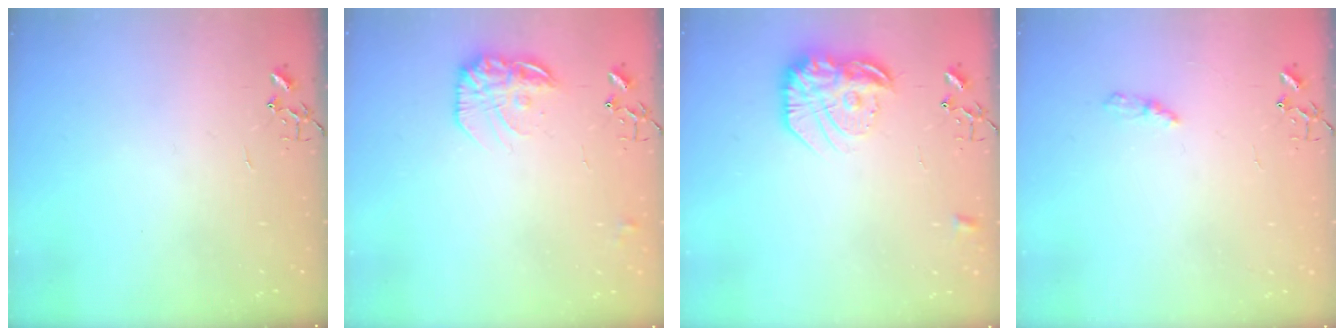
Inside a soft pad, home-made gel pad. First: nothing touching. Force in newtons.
{"total": 13.6, "press": 13.6, "slide": 0.7}
{"total": 18.3, "press": 18.2, "slide": 1.3}
{"total": 4.2, "press": 4.2, "slide": 0.5}